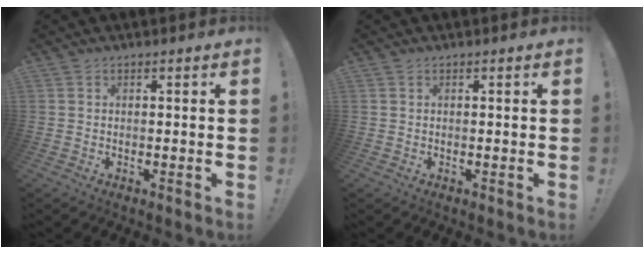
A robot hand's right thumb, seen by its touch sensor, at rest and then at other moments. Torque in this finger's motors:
{"motor_torque": [-0.15, 0.01, 0.16, -0.07, 0.00]}